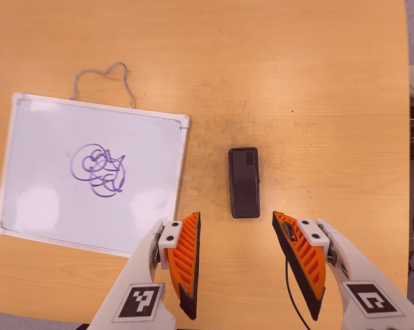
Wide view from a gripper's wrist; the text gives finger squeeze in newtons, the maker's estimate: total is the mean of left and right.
{"total": 0.0}